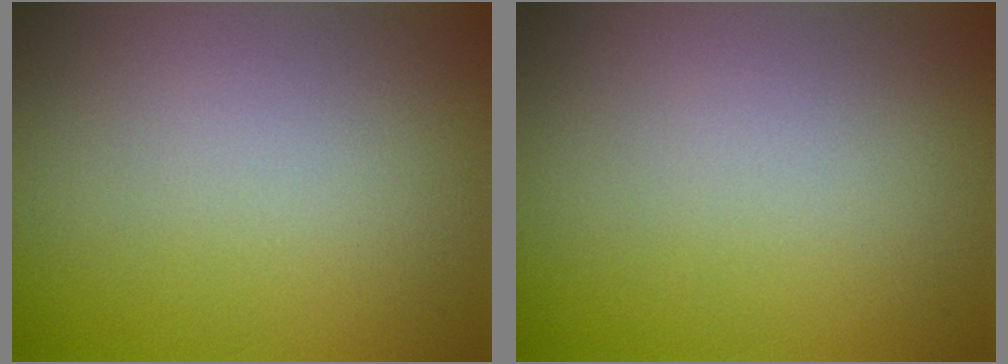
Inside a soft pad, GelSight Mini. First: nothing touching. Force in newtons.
{"total": 0.0}